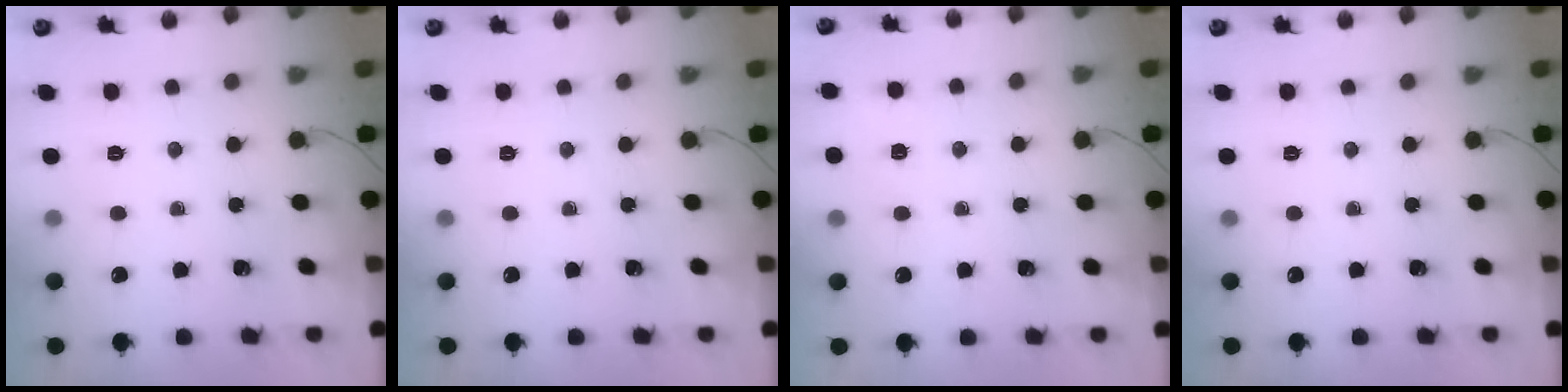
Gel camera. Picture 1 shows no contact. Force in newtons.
{"total": 0.0}
{"total": 1.4, "press": 0.6, "slide": 1.3}
{"total": 0.0}